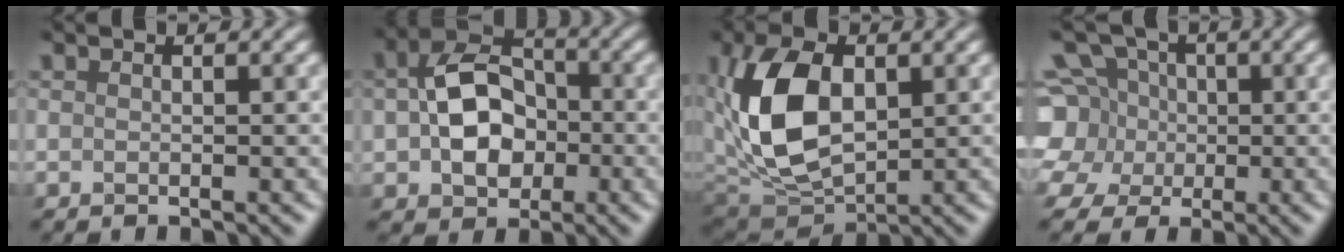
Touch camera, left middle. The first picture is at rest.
{"total": 5.4, "force": [-0.6, 4.2, 3.4], "torque": [-0.088, 0.001, 0.006]}
{"total": 8.1, "force": [0.7, 5.3, 6.1], "torque": [-0.168, -0.004, 0.038]}
{"total": 7.1, "force": [-0.1, 6.8, 2.1], "torque": [-0.090, 0.024, -0.023]}